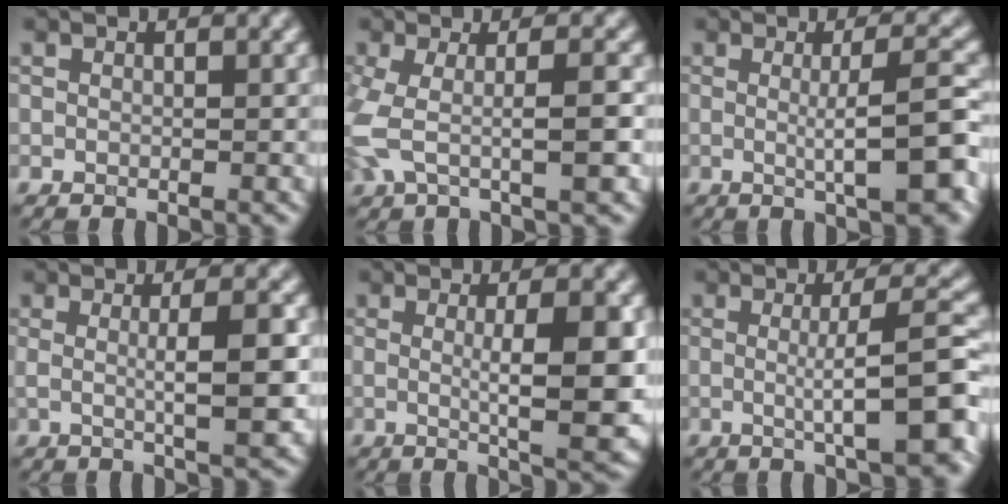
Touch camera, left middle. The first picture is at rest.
{"total": 5.1, "force": [-0.6, 1.4, 4.9], "torque": [-0.100, -0.004, -0.016]}
{"total": 6.4, "force": [-0.4, 1.2, 6.2], "torque": [-0.087, 0.001, -0.005]}
{"total": 4.8, "force": [0.1, 1.0, 4.7], "torque": [-0.066, 0.001, 0.000]}
{"total": 7.2, "force": [0.0, 1.5, 7.0], "torque": [-0.094, -0.005, 0.003]}
{"total": 7.3, "force": [-0.6, 1.4, 7.2], "torque": [-0.099, 0.001, -0.008]}